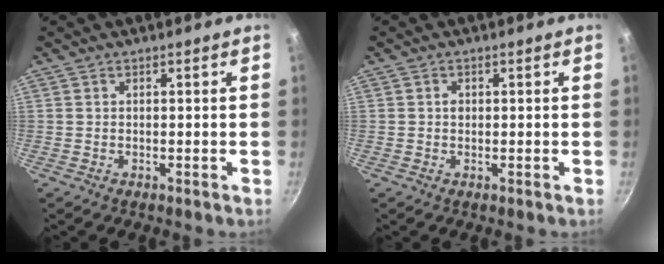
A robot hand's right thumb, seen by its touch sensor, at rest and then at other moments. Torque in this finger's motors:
{"motor_torque": [0.42, 0.23, 0.51, 0.05, 0.04]}